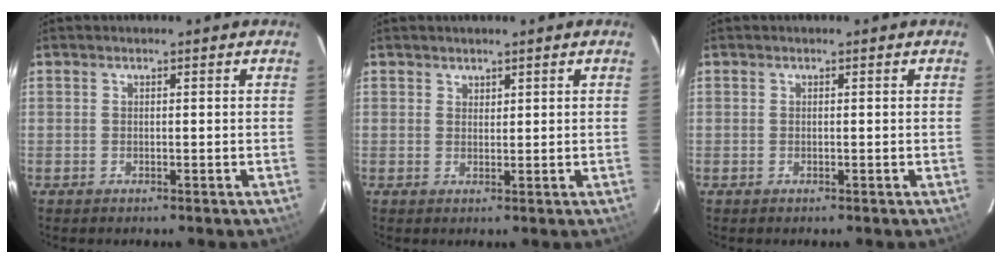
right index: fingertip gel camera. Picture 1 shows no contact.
{"total": 1.1, "force": [0.9, 0.6, 0.0], "torque": [0.001, 0.002, 0.018]}
{"total": 0.0}